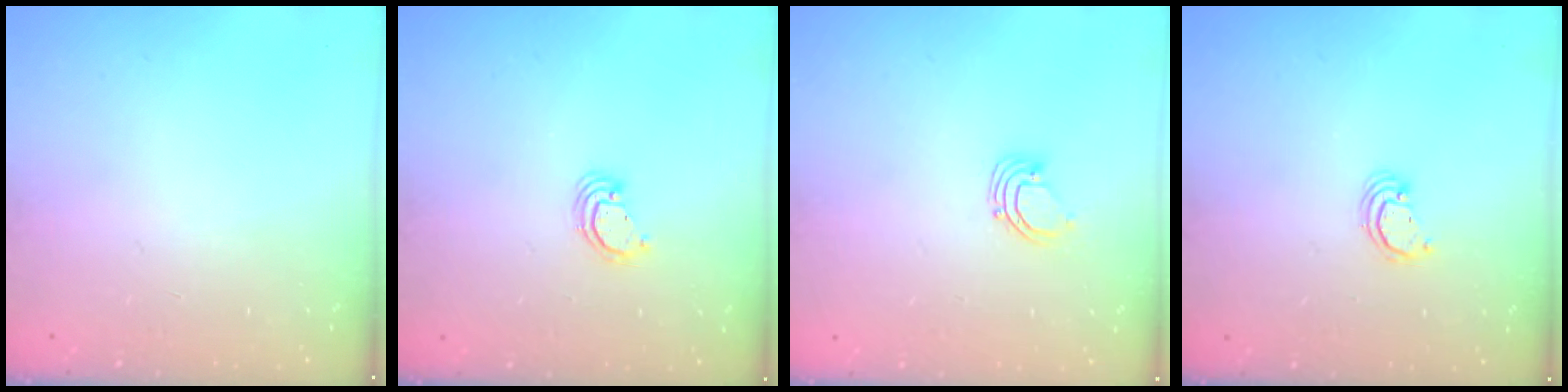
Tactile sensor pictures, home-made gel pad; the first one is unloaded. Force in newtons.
{"total": 3.7, "press": 3.6, "slide": 0.2}
{"total": 2.7, "press": 2.7, "slide": 0.2}
{"total": 2.3, "press": 2.3, "slide": 0.3}